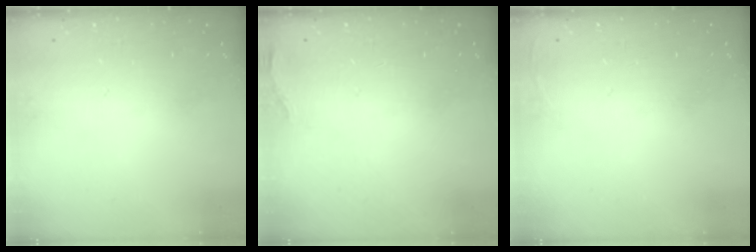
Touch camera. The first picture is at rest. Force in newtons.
{"total": 7.3, "press": 5.5, "slide": 4.8}
{"total": 2.7, "press": 2.6, "slide": 1.0}